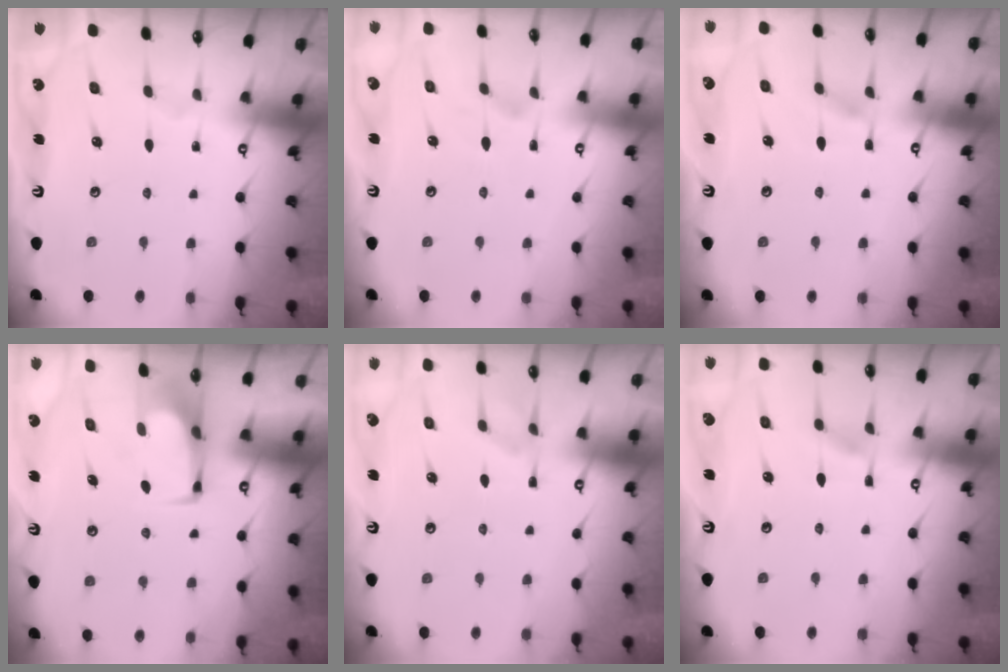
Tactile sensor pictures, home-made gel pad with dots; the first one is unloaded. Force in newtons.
{"total": 2.7, "press": 2.5, "slide": 1.2}
{"total": 4.8, "press": 4.7, "slide": 0.5}
{"total": 2.0, "press": 1.9, "slide": 0.6}
{"total": 1.2, "press": 0.6, "slide": 1.1}
{"total": 6.0, "press": 5.9, "slide": 0.7}